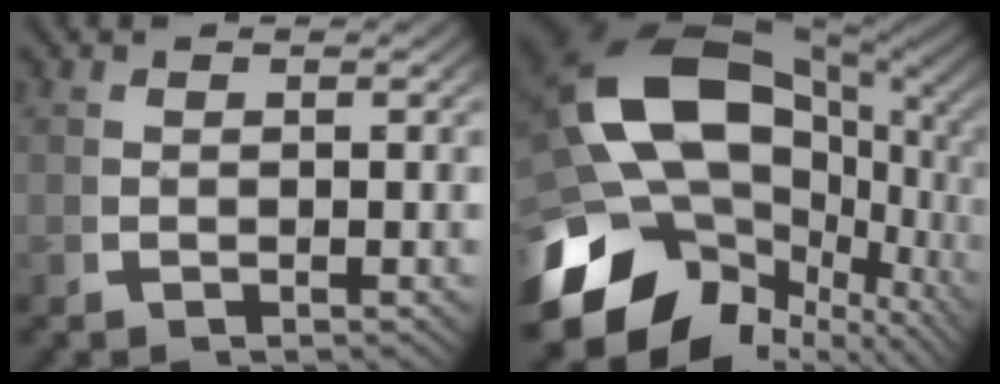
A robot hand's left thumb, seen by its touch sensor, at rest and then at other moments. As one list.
[{"total": 21.9, "force": [-1.8, 14.5, 16.3], "torque": [-0.303, -0.048, -0.010]}]